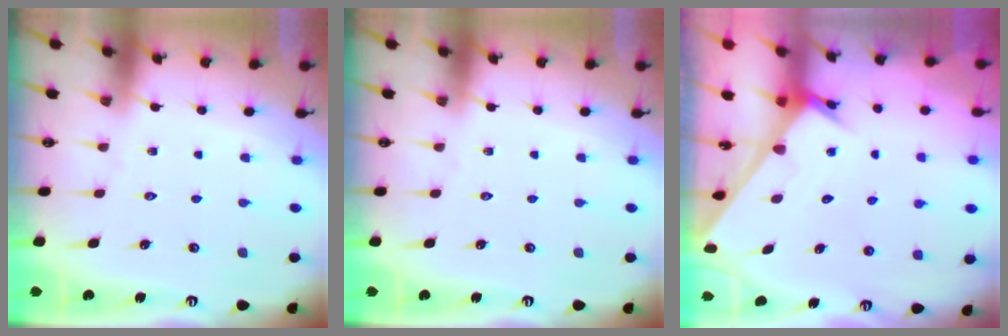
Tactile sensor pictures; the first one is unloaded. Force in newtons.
{"total": 0.0}
{"total": 2.5, "press": 2.5, "slide": 0.1}